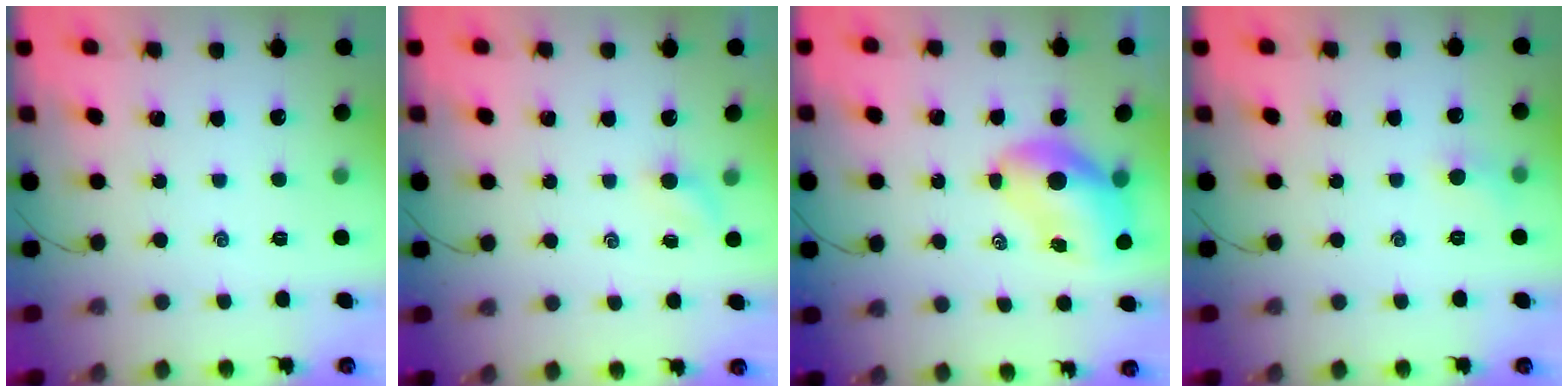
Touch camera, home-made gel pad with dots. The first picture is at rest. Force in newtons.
{"total": 2.6, "press": 2.4, "slide": 0.8}
{"total": 8.2, "press": 7.8, "slide": 2.4}
{"total": 3.8, "press": 3.5, "slide": 1.2}